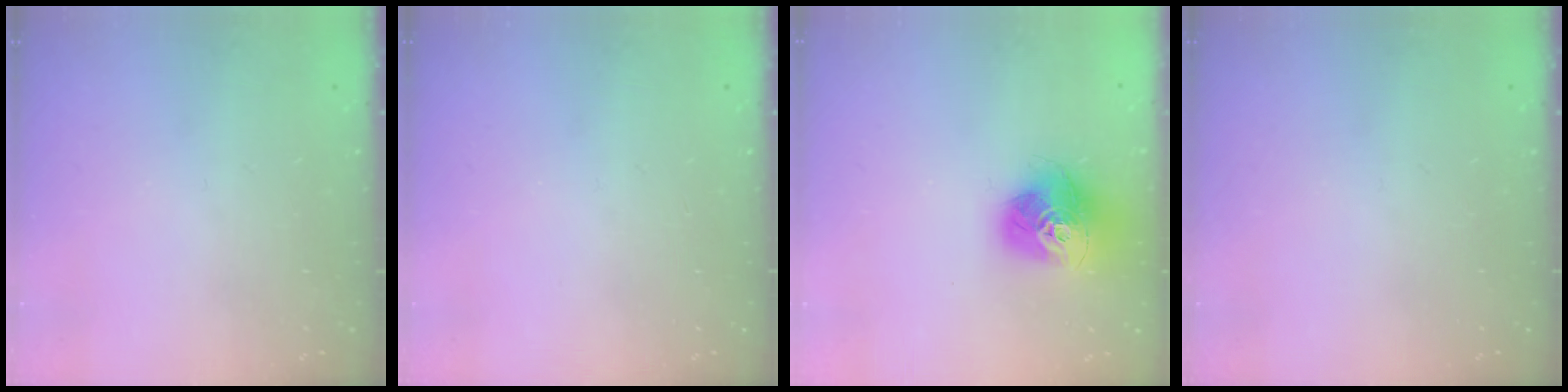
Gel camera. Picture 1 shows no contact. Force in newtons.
{"total": 0.0}
{"total": 17.0, "press": 16.9, "slide": 1.5}
{"total": 0.0}